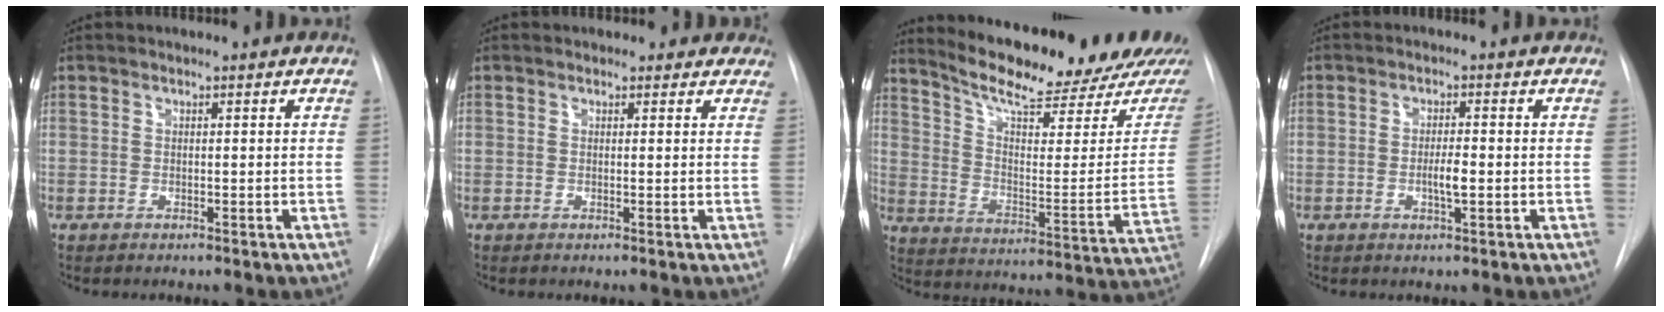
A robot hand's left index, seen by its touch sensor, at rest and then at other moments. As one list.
[{"total": 2.6, "force": [2.0, 1.7, 0.0], "torque": [0.021, -0.009, 0.002]}, {"total": 21.2, "force": [18.8, 2.9, 9.5], "torque": [-0.141, -0.070, 0.254]}, {"total": 2.9, "force": [-1.5, 0.3, 2.5], "torque": [-0.045, -0.007, -0.022]}]